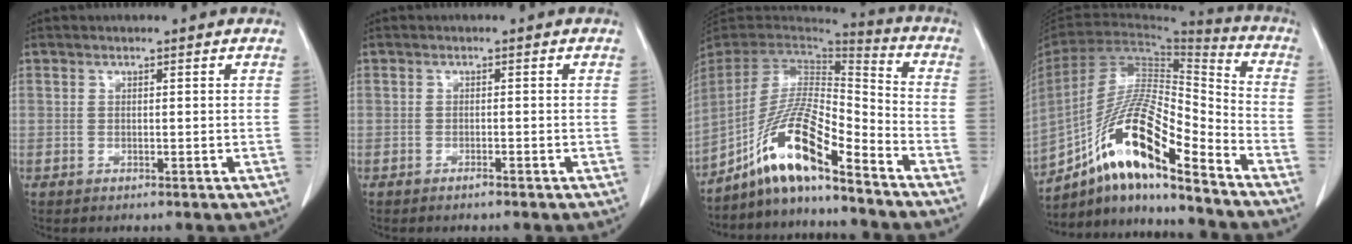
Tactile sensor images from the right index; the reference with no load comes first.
{"total": 0.8, "force": [-0.7, 0.0, 0.4], "torque": [-0.014, -0.002, -0.011]}
{"total": 13.9, "force": [-9.7, 1.3, 9.9], "torque": [-0.194, 0.001, -0.181]}
{"total": 18.3, "force": [-11.7, 2.5, 13.9], "torque": [-0.278, -0.002, -0.210]}